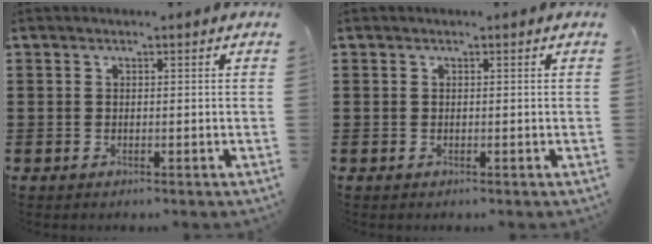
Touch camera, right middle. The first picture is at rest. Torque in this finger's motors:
{"motor_torque": [0.00, 0.00, 0.00, -0.01]}